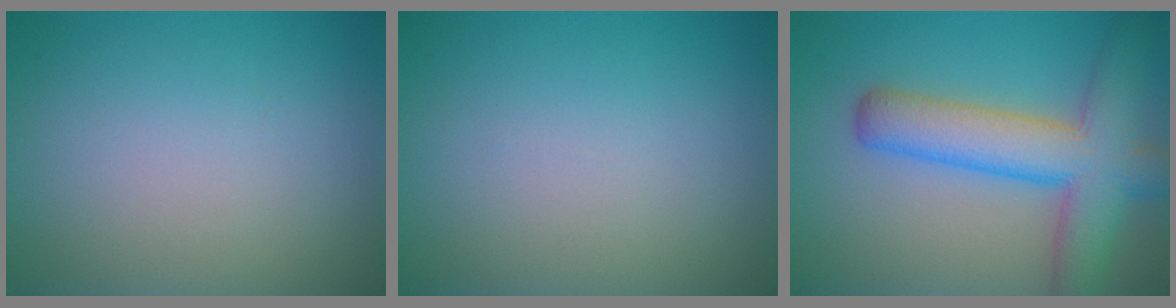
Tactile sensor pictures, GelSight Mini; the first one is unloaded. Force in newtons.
{"total": 0.0}
{"total": 7.9, "press": 7.9, "slide": 0.3}